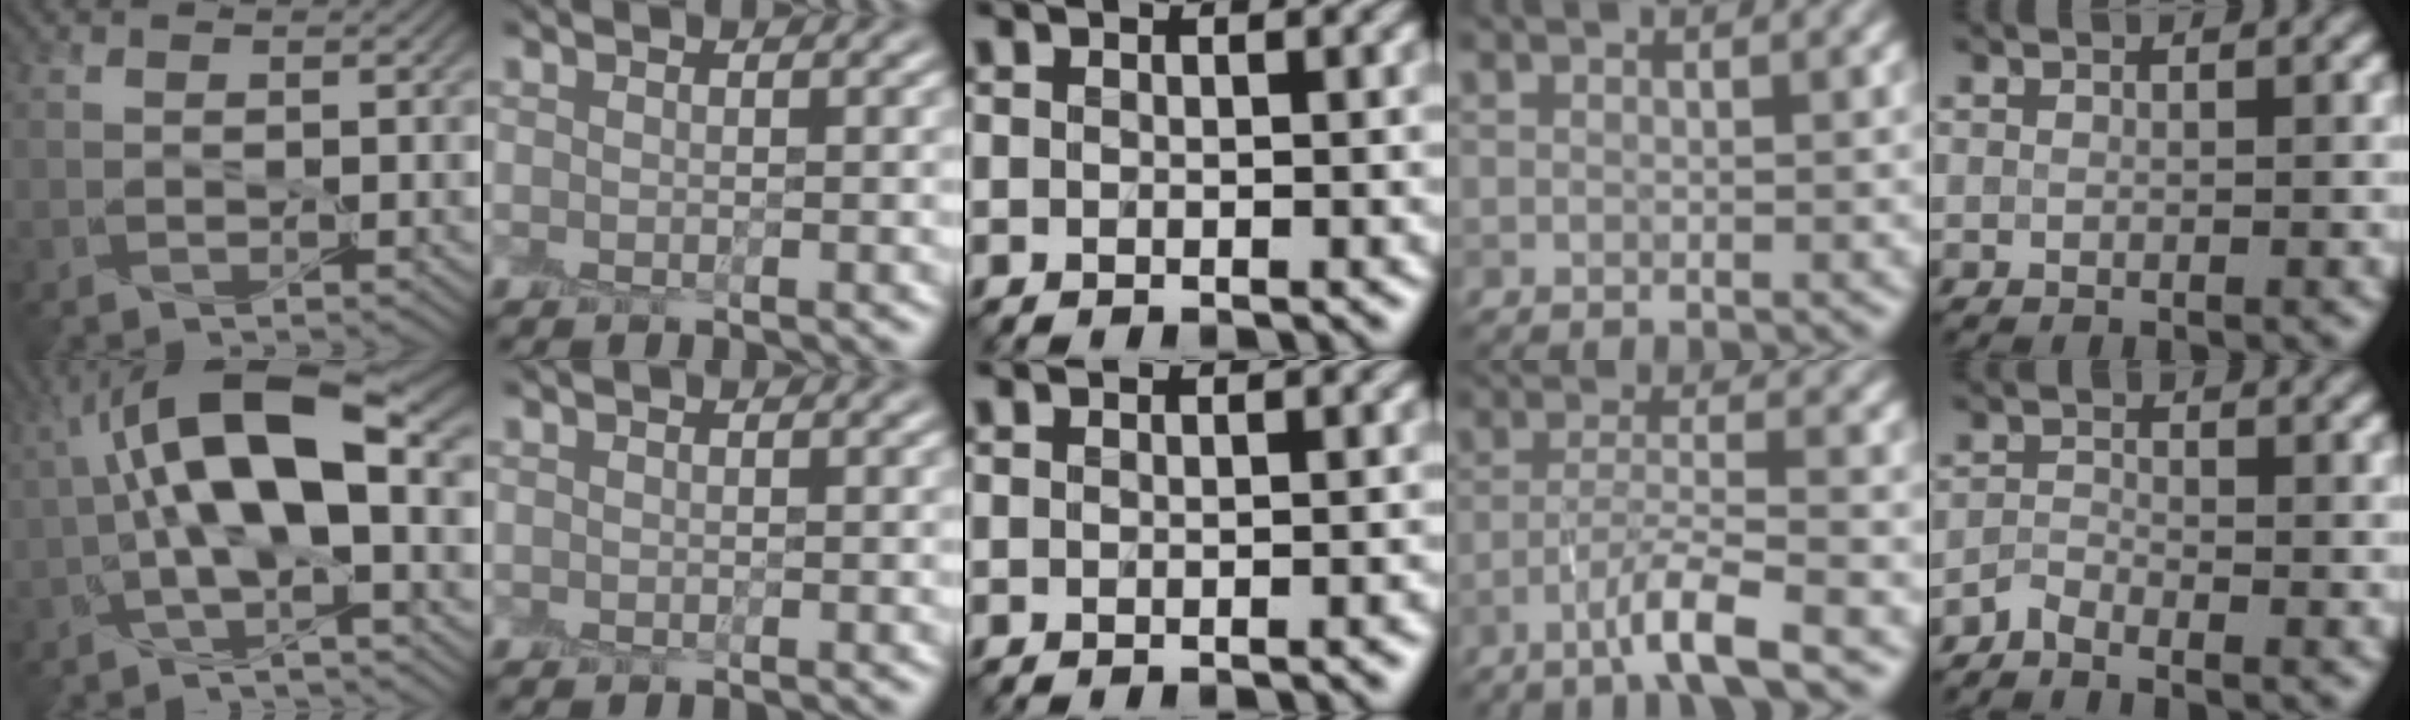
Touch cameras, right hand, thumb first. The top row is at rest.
{"thumb": {"total": 11.2, "force": [-0.3, 3.5, 10.7], "torque": [-0.191, 0.030, -0.016]}, "middle": {"total": 0.9, "force": [-0.4, 0.1, 0.8], "torque": [-0.007, -0.006, -0.005]}, "ring": {"total": 4.5, "force": [-2.7, 0.3, 3.6], "torque": [-0.059, 0.008, -0.060]}, "little": {"total": 1.3, "force": [-1.2, 0.3, 0.5], "torque": [-0.011, 0.001, -0.029]}}